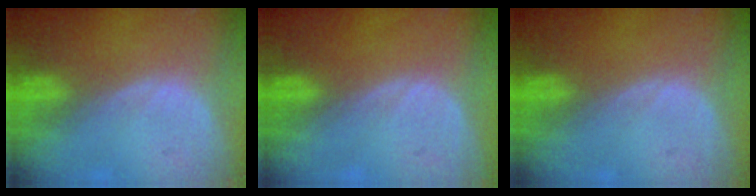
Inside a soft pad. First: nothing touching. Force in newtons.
{"total": 0.0}
{"total": 0.0}